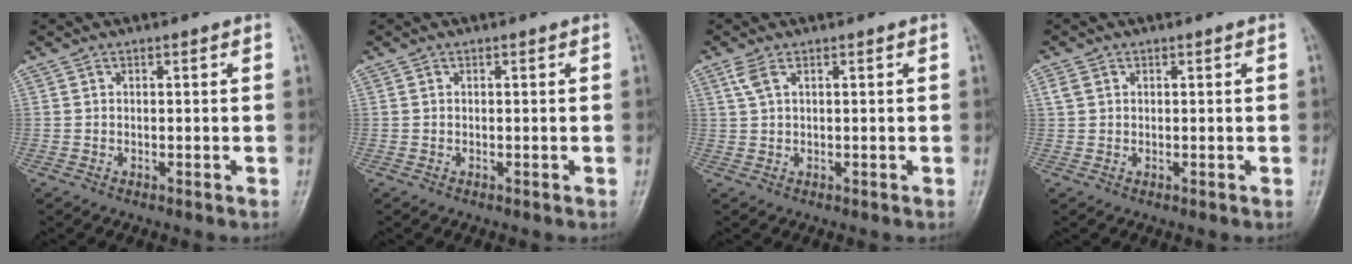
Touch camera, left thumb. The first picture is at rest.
{"total": 0.0}
{"total": 2.2, "force": [1.0, 0.8, 1.8], "torque": [-0.050, 0.011, 0.029]}
{"total": 1.6, "force": [0.6, 1.3, 0.8], "torque": [-0.016, 0.006, 0.012]}